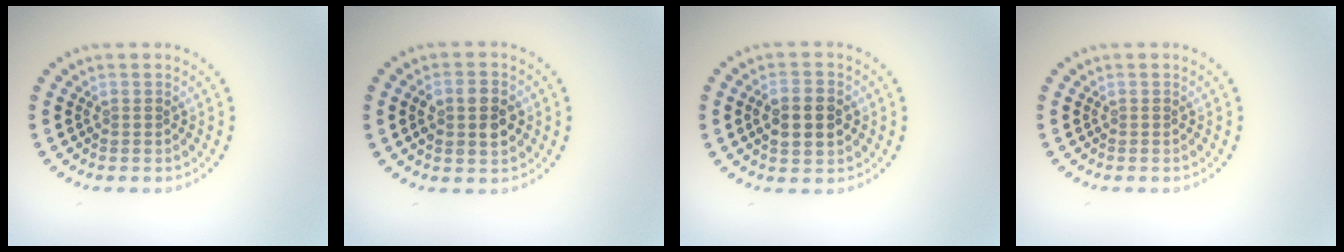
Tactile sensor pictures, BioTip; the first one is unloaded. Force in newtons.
{"total": 3.8, "press": 3.8, "slide": 0.3}
{"total": 3.4, "press": 3.4, "slide": 0.1}
{"total": 0.0}